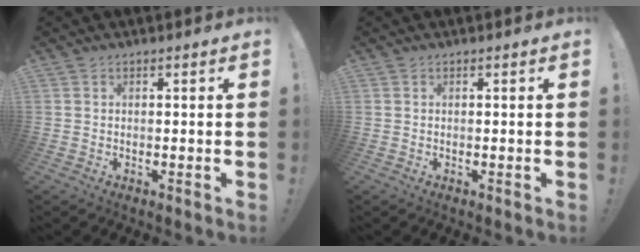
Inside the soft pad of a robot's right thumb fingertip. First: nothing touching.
{"total": 0.0}